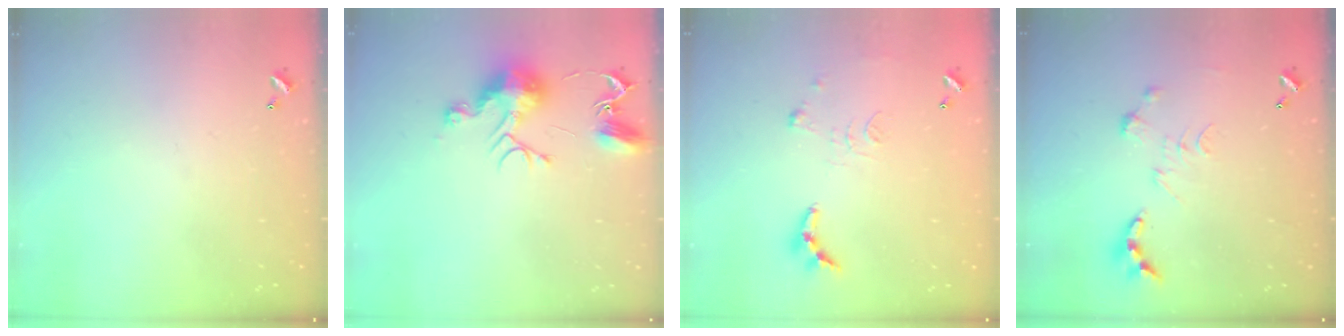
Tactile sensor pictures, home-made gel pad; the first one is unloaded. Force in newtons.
{"total": 10.3, "press": 10.3, "slide": 0.5}
{"total": 8.3, "press": 8.3, "slide": 0.6}
{"total": 0.0}